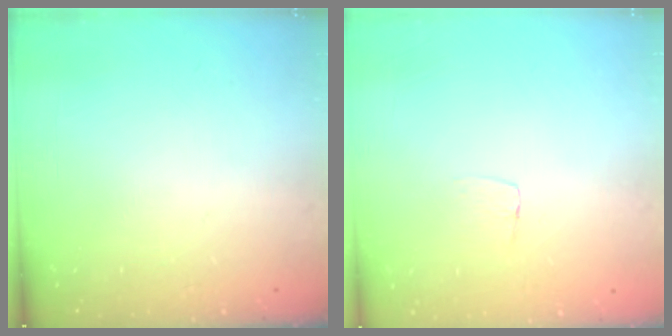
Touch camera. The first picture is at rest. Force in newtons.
{"total": 3.3, "press": 3.3, "slide": 0.2}